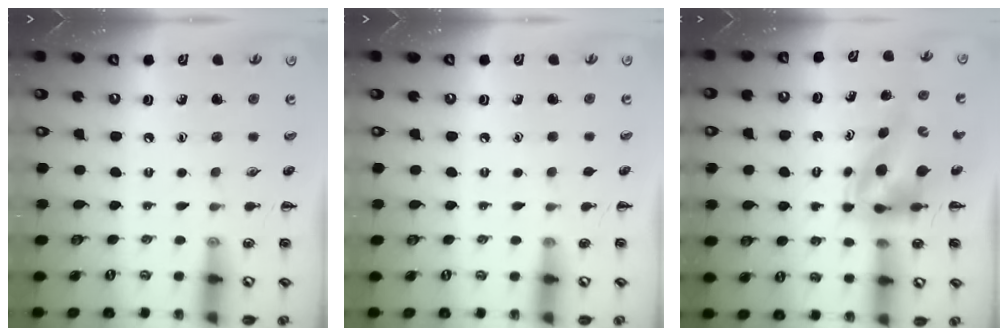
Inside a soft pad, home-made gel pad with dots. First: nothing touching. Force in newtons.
{"total": 0.0}
{"total": 6.2, "press": 6.0, "slide": 1.4}